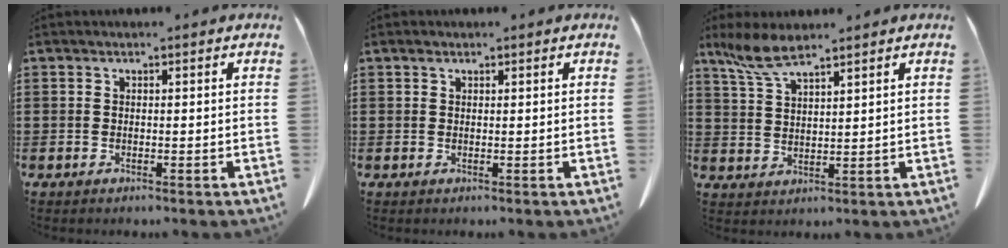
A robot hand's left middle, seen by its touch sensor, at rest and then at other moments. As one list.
[{"total": 0.6, "force": [0.4, 0.3, 0.3], "torque": [-0.009, 0.001, 0.008]}, {"total": 5.6, "force": [4.2, 1.0, 3.6], "torque": [-0.089, -0.008, 0.075]}]